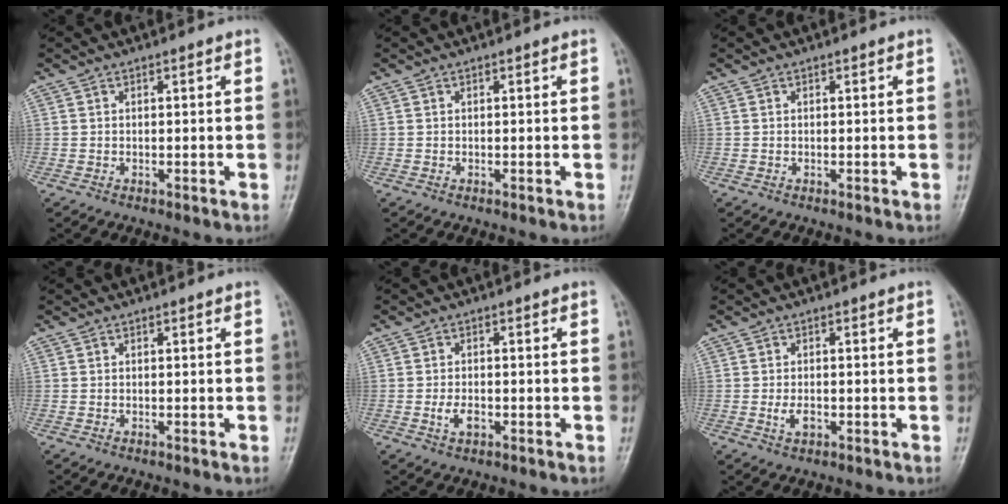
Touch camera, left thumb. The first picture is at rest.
{"total": 0.0}
{"total": 0.0}
{"total": 0.0}
{"total": 3.3, "force": [-1.1, 2.0, 2.3], "torque": [-0.038, 0.004, -0.021]}
{"total": 3.0, "force": [-0.9, 1.9, 2.1], "torque": [-0.034, 0.000, -0.016]}